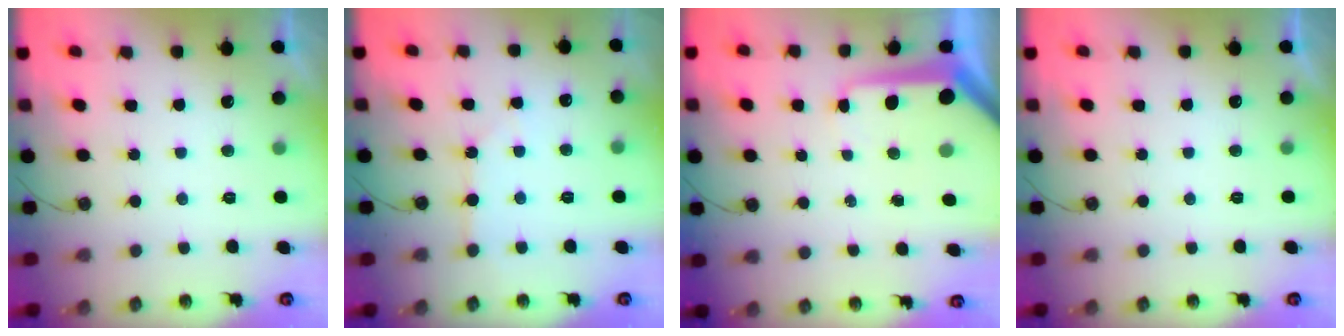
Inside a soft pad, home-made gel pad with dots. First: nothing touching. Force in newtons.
{"total": 3.0, "press": 3.0, "slide": 0.3}
{"total": 10.9, "press": 10.8, "slide": 1.1}
{"total": 0.0}